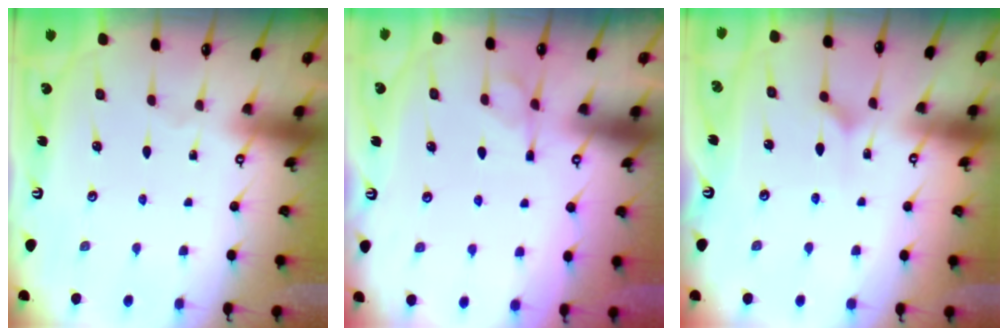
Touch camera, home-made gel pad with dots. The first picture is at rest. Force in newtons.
{"total": 1.3, "press": 0.4, "slide": 1.2}
{"total": 4.6, "press": 4.6, "slide": 0.6}